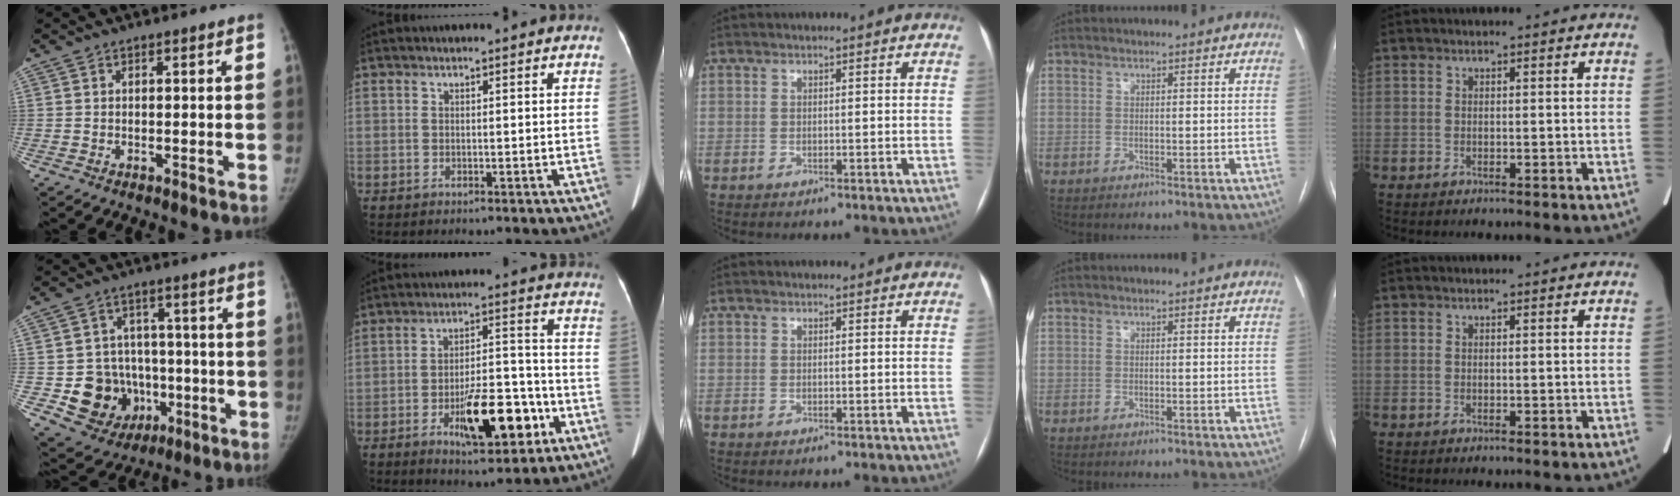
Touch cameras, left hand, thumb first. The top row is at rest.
{"thumb": {"total": 13.4, "force": [-3.4, 11.7, 5.5], "torque": [-0.052, 0.025, -0.037]}, "index": {"total": 12.4, "force": [-5.2, 4.1, 10.4], "torque": [-0.165, 0.011, -0.074]}, "middle": {"total": 0.7, "force": [0.7, 0.2, 0.1], "torque": [-0.006, 0.003, 0.006]}}